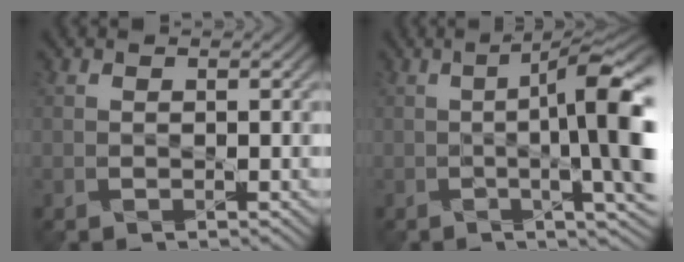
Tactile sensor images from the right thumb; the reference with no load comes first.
{"total": 11.7, "force": [-0.8, 2.8, 11.4], "torque": [-0.151, 0.002, -0.004]}